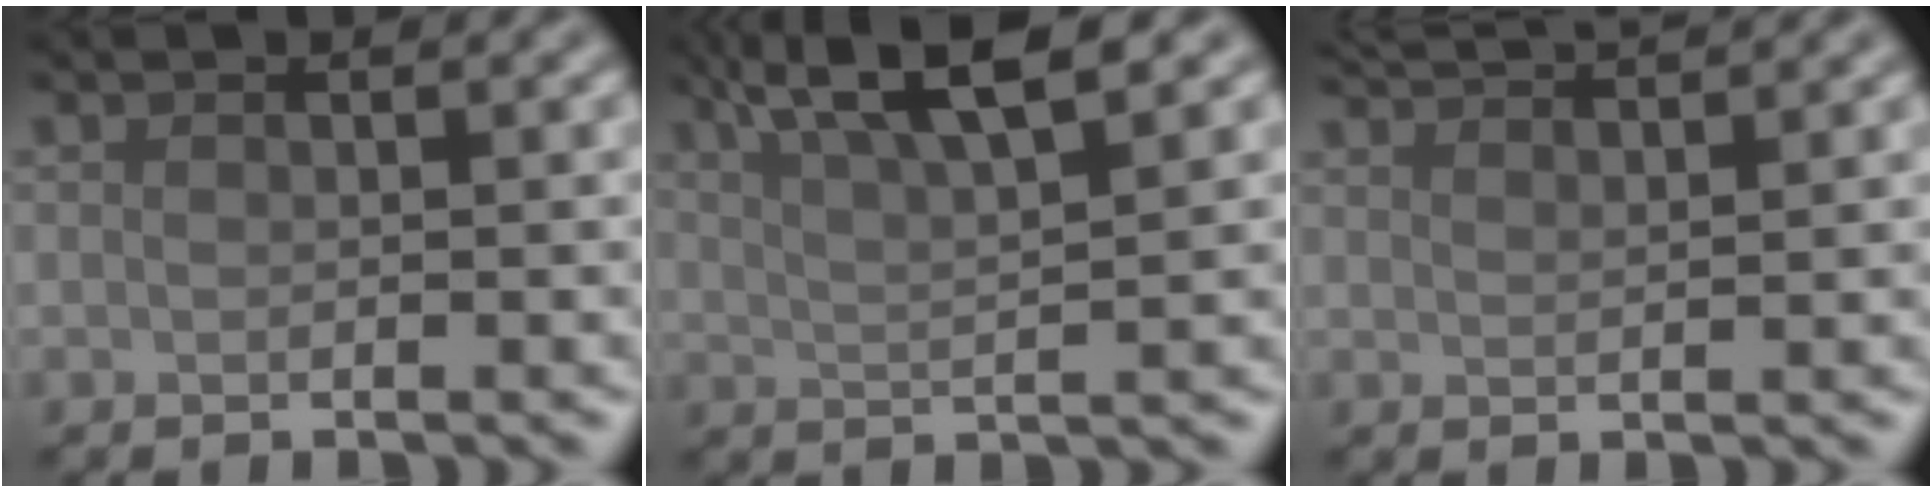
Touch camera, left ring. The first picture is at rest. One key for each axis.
{"total": 6.1, "fx": 3.5, "fy": 1.3, "fz": 4.8, "tx": -0.072, "ty": 0.018, "tz": 0.061}
{"total": 4.8, "fx": 4.3, "fy": 0.8, "fz": 2.0, "tx": -0.014, "ty": 0.022, "tz": 0.047}